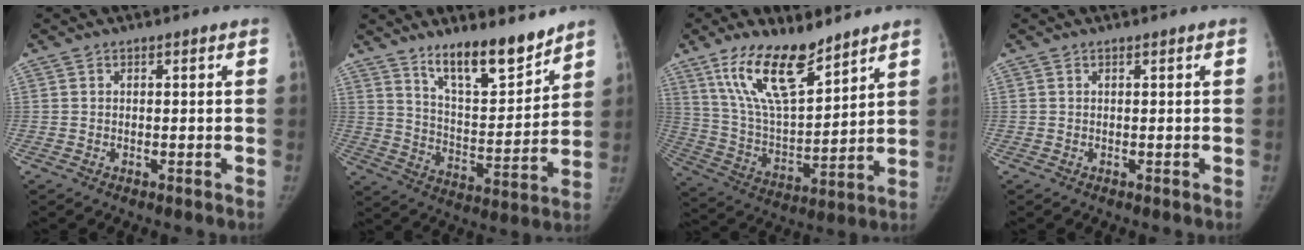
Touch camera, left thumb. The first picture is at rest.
{"total": 14.0, "force": [10.9, 4.0, 7.8], "torque": [-0.095, -0.084, 0.189]}
{"total": 17.1, "force": [11.4, 6.3, 11.2], "torque": [-0.172, -0.061, 0.224]}
{"total": 0.0}